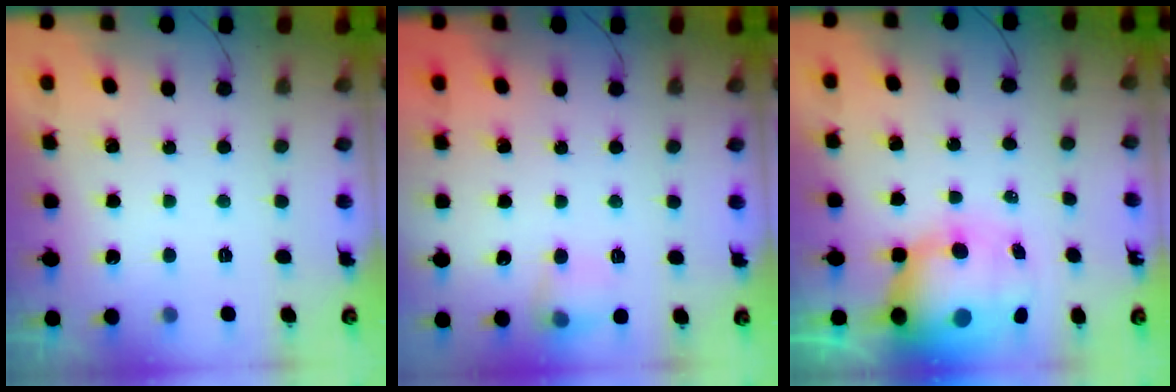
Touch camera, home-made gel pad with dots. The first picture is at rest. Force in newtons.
{"total": 8.9, "press": 8.9, "slide": 0.7}
{"total": 16.0, "press": 15.4, "slide": 4.1}